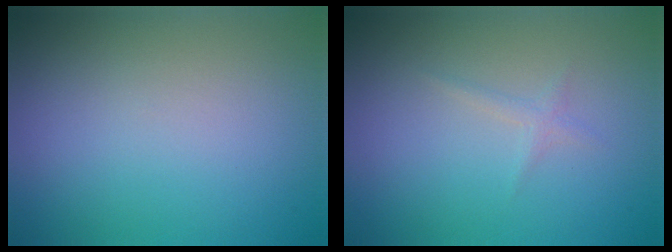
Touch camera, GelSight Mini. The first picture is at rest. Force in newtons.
{"total": 0.8, "press": 0.8, "slide": 0.0}